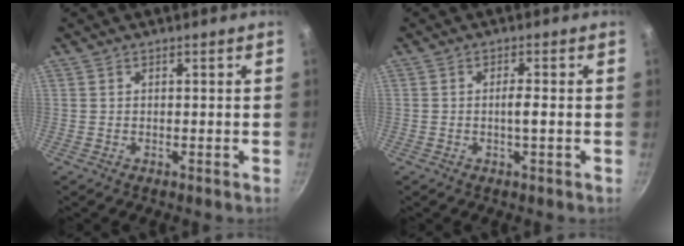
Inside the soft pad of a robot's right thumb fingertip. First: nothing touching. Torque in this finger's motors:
{"motor_torque": [2.04, 2.90, 1.11, -0.82, 0.44]}